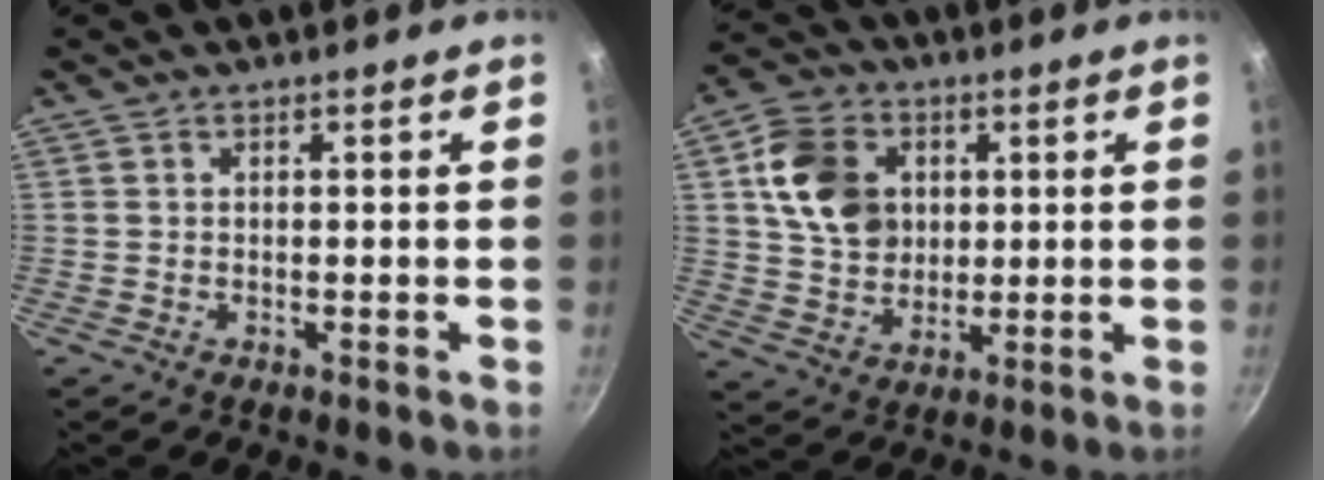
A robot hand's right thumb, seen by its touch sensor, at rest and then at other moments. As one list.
[{"total": 13.3, "force": [3.4, 10.5, 7.4], "torque": [-0.109, -0.003, 0.061]}]